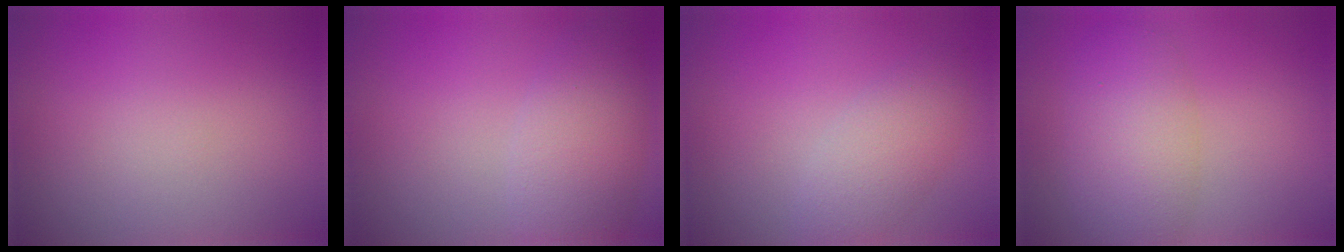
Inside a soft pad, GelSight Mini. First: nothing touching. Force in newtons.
{"total": 4.3, "press": 4.3, "slide": 0.2}
{"total": 2.9, "press": 2.9, "slide": 0.1}
{"total": 5.1, "press": 5.1, "slide": 0.4}